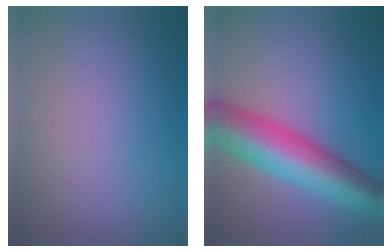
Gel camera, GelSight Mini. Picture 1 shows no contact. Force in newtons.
{"total": 9.9, "press": 9.9, "slide": 0.2}